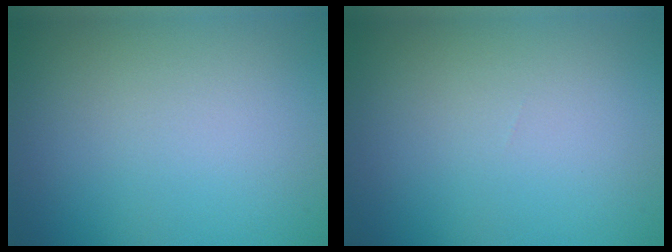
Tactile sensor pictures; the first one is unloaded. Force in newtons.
{"total": 0.0}